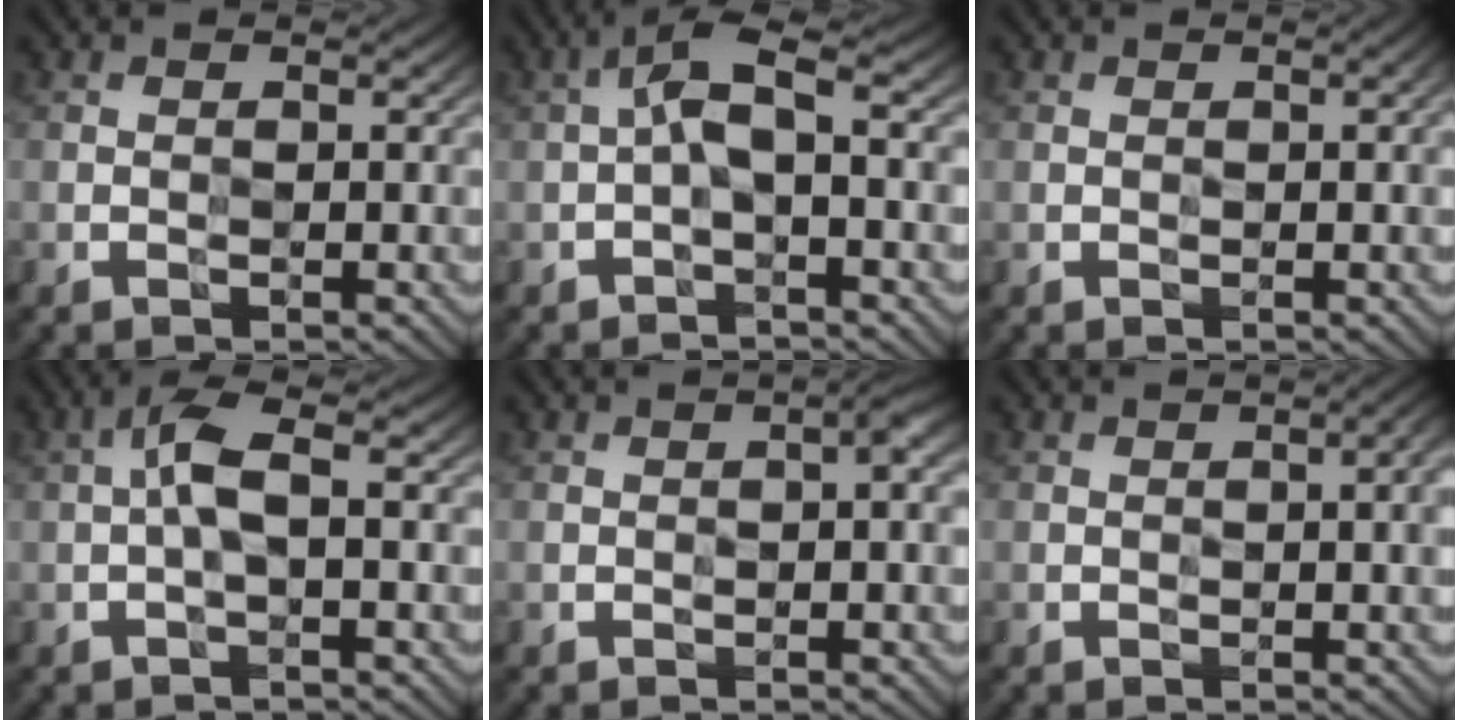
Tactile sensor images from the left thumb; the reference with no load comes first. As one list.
[{"total": 4.6, "force": [-0.1, 1.4, 4.4], "torque": [-0.092, 0.018, -0.015]}, {"total": 1.4, "force": [0.2, 0.2, 1.3], "torque": [-0.021, 0.002, 0.003]}, {"total": 3.9, "force": [0.1, 1.0, 3.8], "torque": [-0.083, 0.015, -0.007]}, {"total": 1.8, "force": [0.4, 0.1, 1.7], "torque": [-0.030, 0.005, 0.005]}, {"total": 3.5, "force": [0.3, 0.8, 3.4], "torque": [-0.046, 0.005, 0.004]}]